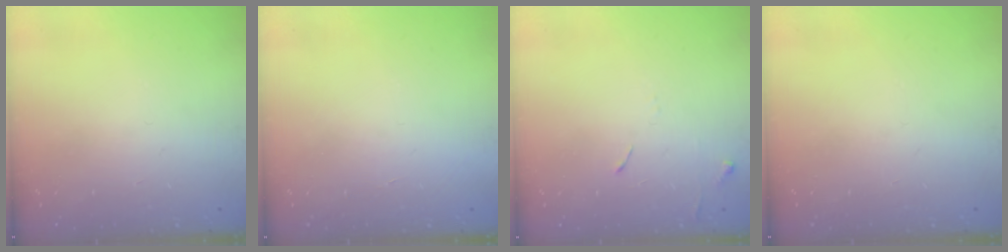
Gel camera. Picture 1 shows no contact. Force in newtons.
{"total": 1.6, "press": 1.5, "slide": 0.1}
{"total": 5.4, "press": 5.4, "slide": 0.7}
{"total": 0.0}